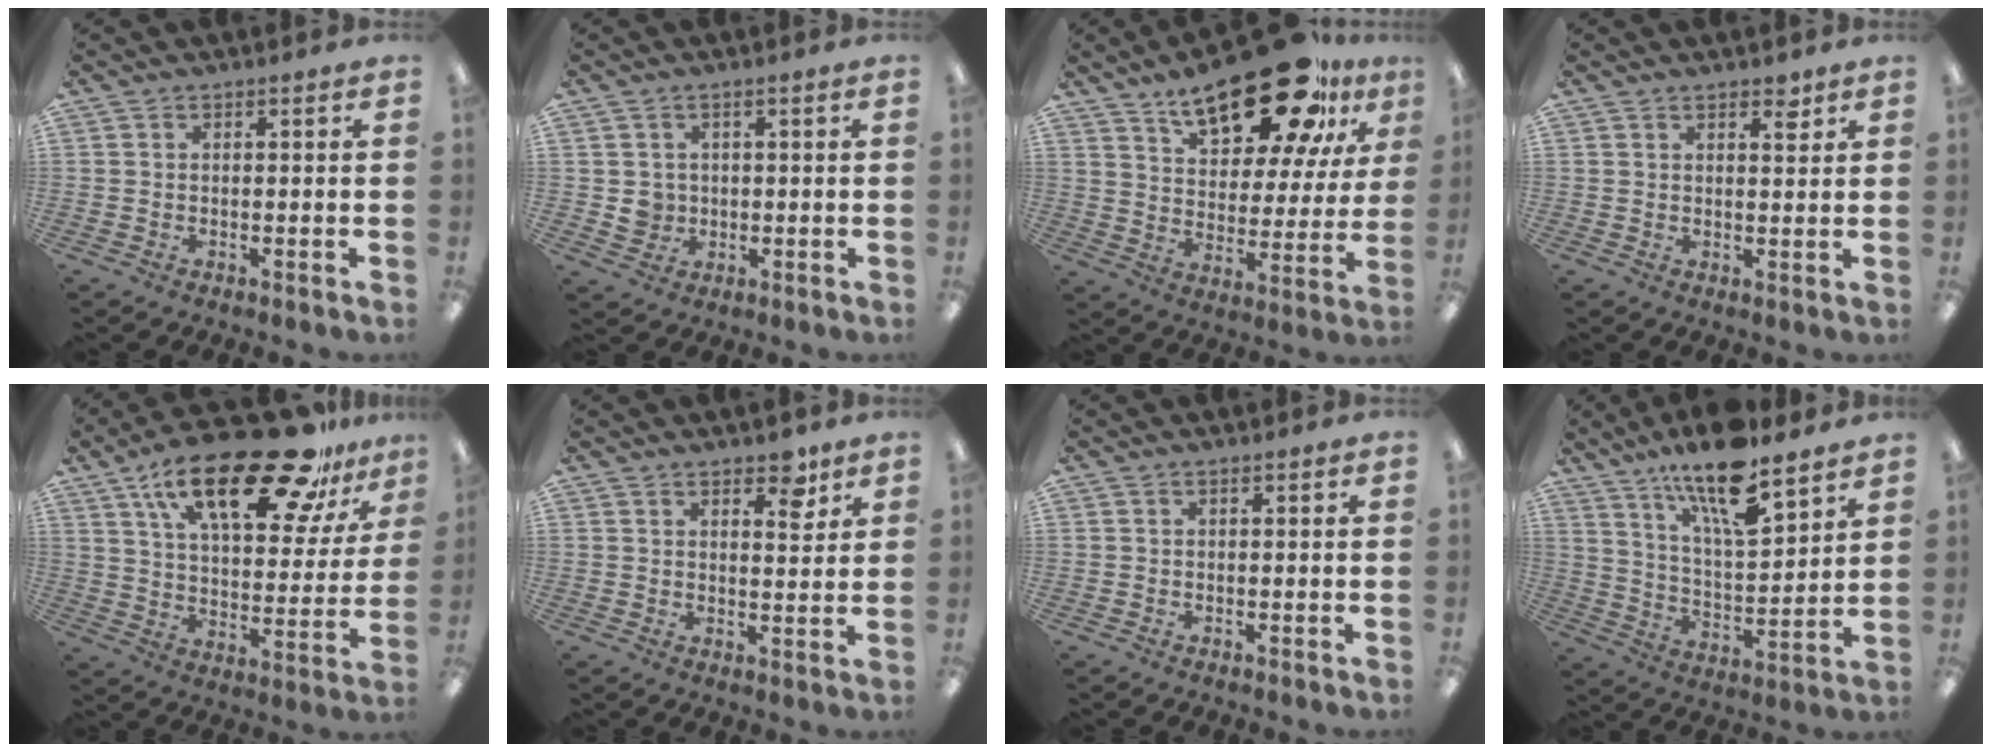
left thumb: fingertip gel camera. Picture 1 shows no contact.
{"total": 3.5, "force": [0.5, 3.4, 0.6], "torque": [-0.011, 0.003, 0.010]}
{"total": 23.2, "force": [15.9, 9.3, 14.1], "torque": [-0.215, -0.086, 0.265]}
{"total": 3.3, "force": [2.5, 1.2, 1.8], "torque": [-0.016, -0.012, 0.039]}
{"total": 26.6, "force": [17.2, 10.0, 17.6], "torque": [-0.272, -0.099, 0.282]}
{"total": 5.7, "force": [4.2, 2.5, 2.9], "torque": [-0.019, -0.026, 0.068]}
{"total": 0.0}
{"total": 16.4, "force": [12.2, 4.2, 10.1], "torque": [-0.176, -0.071, 0.204]}